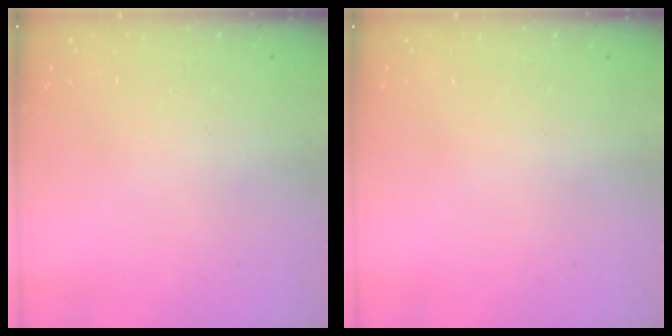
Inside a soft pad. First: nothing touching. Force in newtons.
{"total": 0.0}